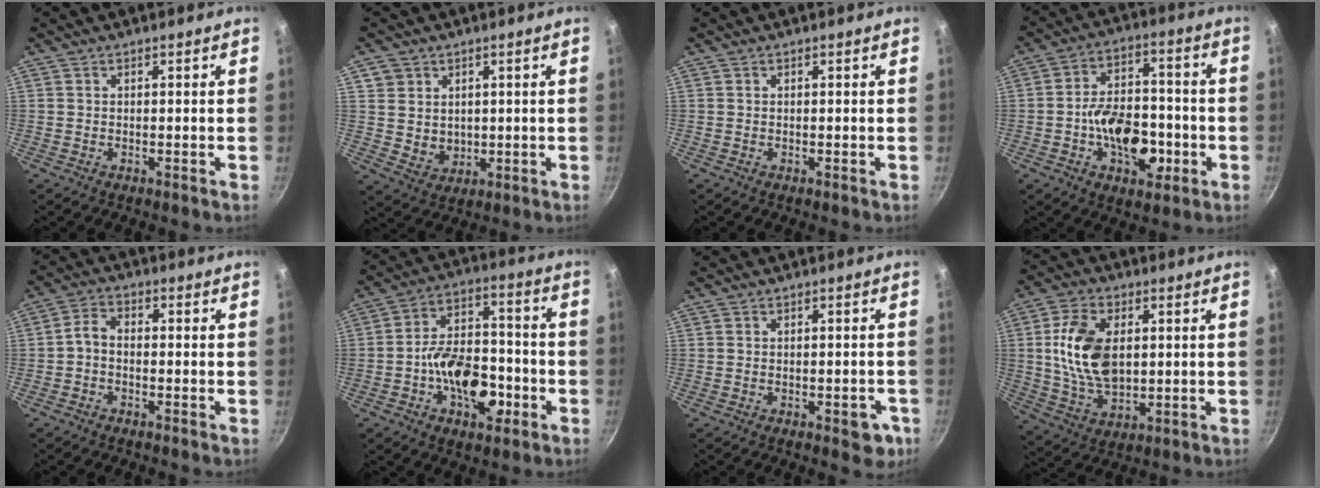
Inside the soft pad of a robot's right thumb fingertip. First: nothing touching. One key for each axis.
{"total": 5.8, "fx": 1.5, "fy": 5.2, "fz": 1.9, "tx": -0.014, "ty": -0.005, "tz": 0.035}
{"total": 0.0}
{"total": 14.6, "fx": -3.9, "fy": 9.0, "fz": 10.8, "tx": -0.131, "ty": 0.032, "tz": -0.063}
{"total": 3.3, "fx": -1.2, "fy": 2.2, "fz": 2.2, "tx": -0.047, "ty": 0.024, "tz": -0.032}
{"total": 15.4, "fx": -4.9, "fy": 9.1, "fz": 11.4, "tx": -0.141, "ty": 0.048, "tz": -0.082}
{"total": 4.6, "fx": -1.8, "fy": 2.2, "fz": 3.6, "tx": -0.028, "ty": 0.007, "tz": -0.020}
{"total": 14.1, "fx": 2.0, "fy": 8.6, "fz": 10.9, "tx": -0.189, "ty": -0.007, "tz": 0.041}